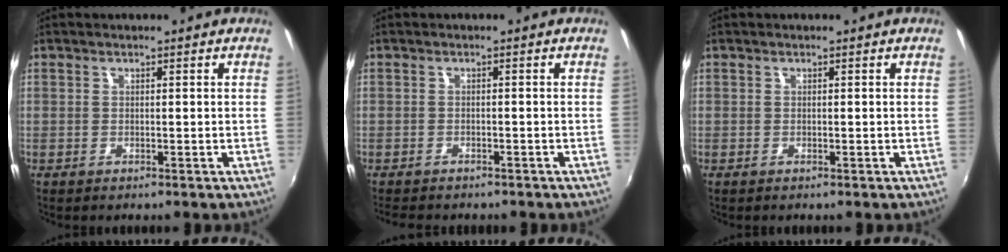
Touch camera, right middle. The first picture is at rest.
{"total": 4.8, "force": [-4.2, 1.5, 1.7], "torque": [-0.045, -0.018, -0.064]}
{"total": 0.0}